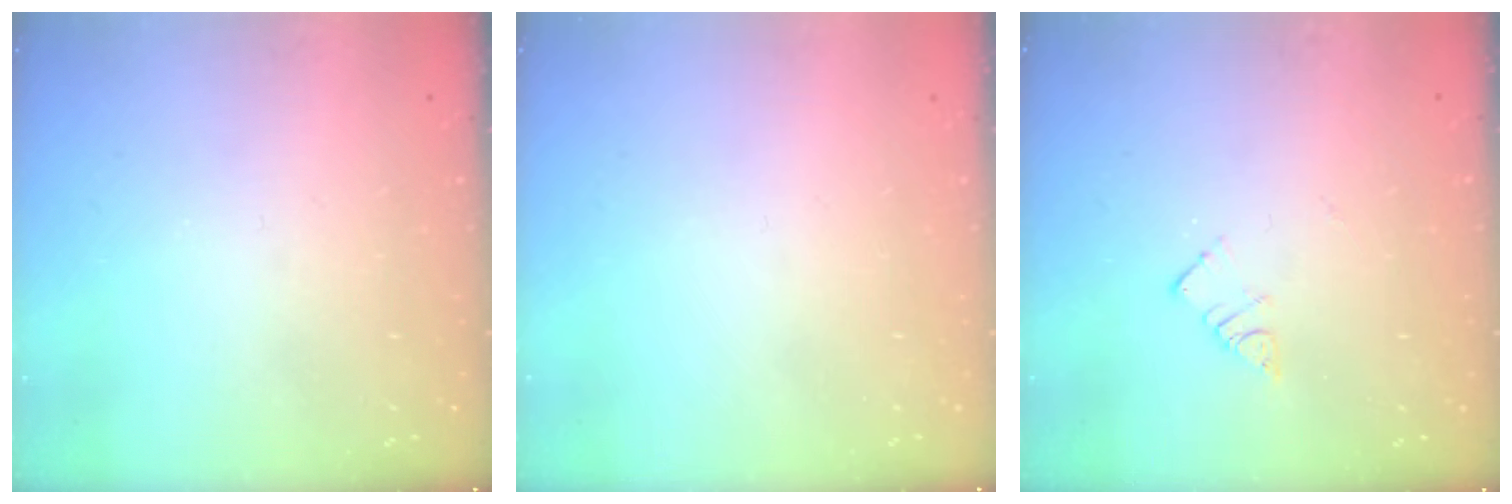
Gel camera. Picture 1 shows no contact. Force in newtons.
{"total": 1.5, "press": 1.5, "slide": 0.1}
{"total": 3.8, "press": 3.8, "slide": 0.1}